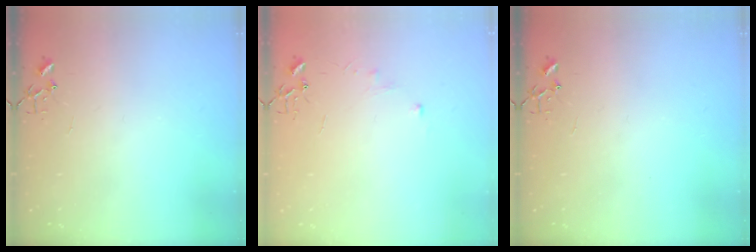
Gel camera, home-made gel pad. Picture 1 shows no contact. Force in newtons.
{"total": 3.9, "press": 3.9, "slide": 0.6}
{"total": 0.0}